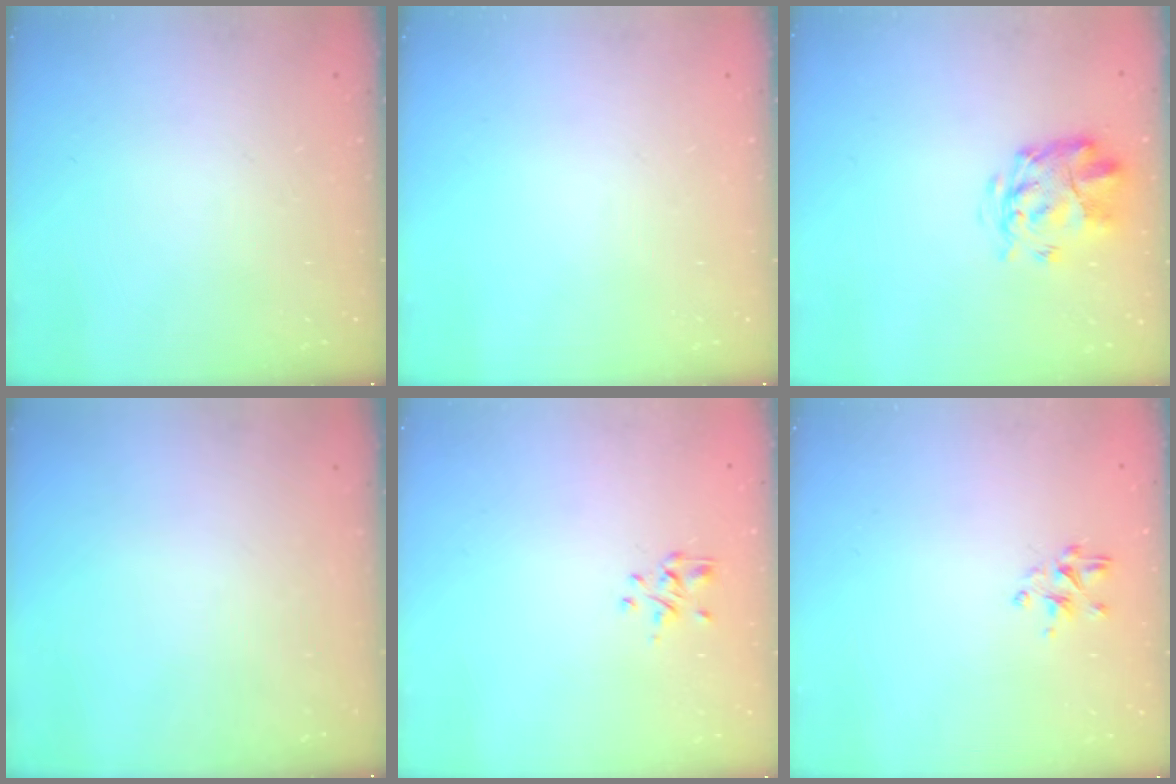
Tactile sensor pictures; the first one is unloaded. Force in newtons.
{"total": 0.0}
{"total": 4.8, "press": 4.5, "slide": 1.7}
{"total": 0.0}
{"total": 1.2, "press": 1.1, "slide": 0.5}
{"total": 2.9, "press": 2.8, "slide": 0.6}